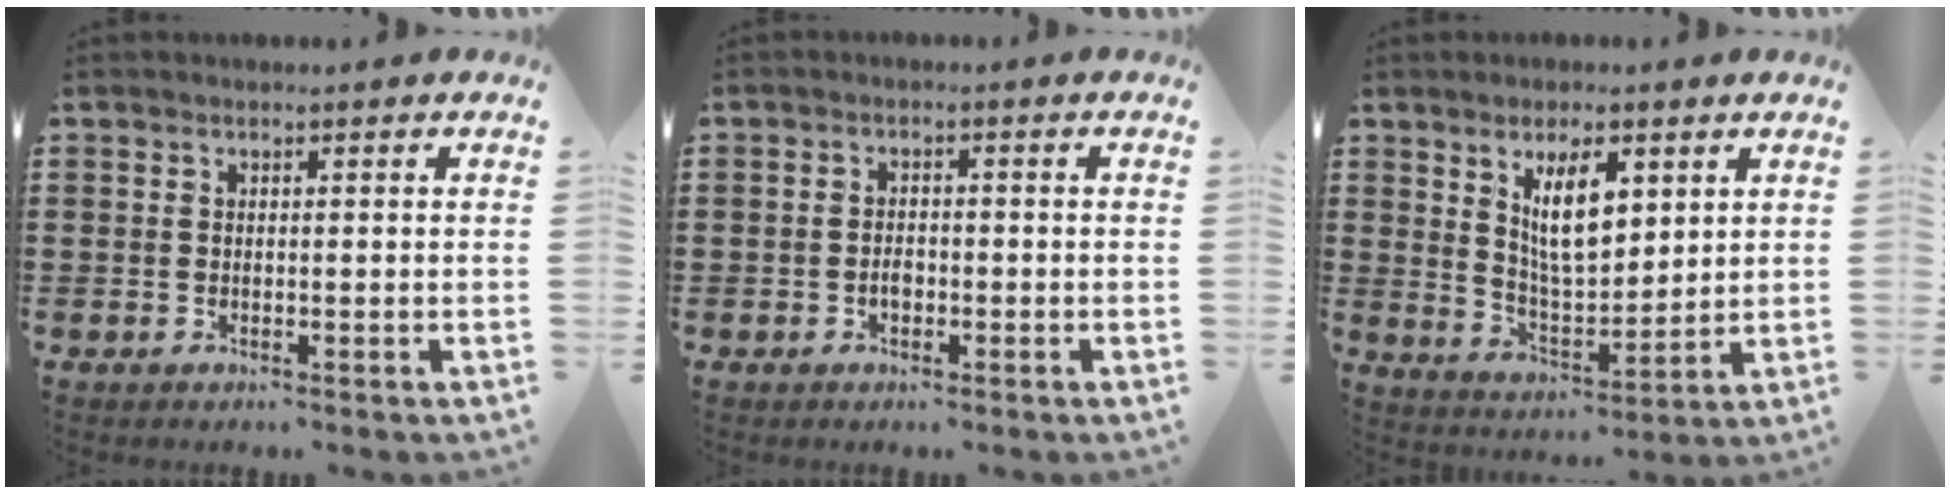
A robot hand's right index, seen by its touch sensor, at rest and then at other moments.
{"total": 1.7, "force": [-0.6, 1.1, 1.1], "torque": [-0.022, 0.002, -0.012]}
{"total": 8.1, "force": [3.5, 3.2, 6.6], "torque": [-0.123, 0.001, 0.059]}